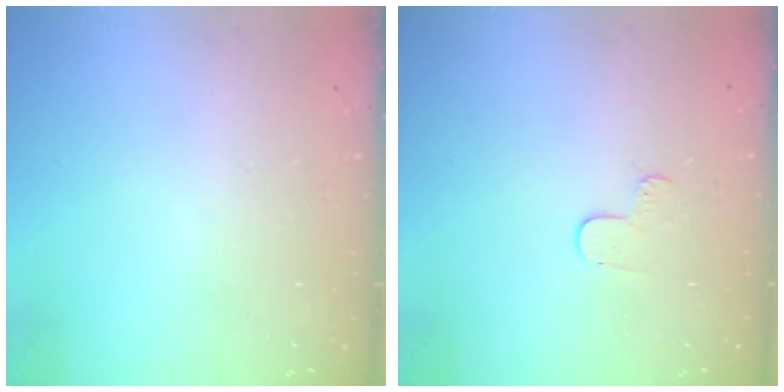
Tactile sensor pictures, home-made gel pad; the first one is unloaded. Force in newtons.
{"total": 4.1, "press": 4.0, "slide": 0.4}